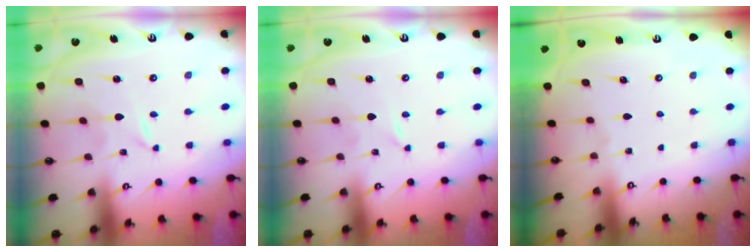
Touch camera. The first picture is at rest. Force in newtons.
{"total": 0.0}
{"total": 0.0}